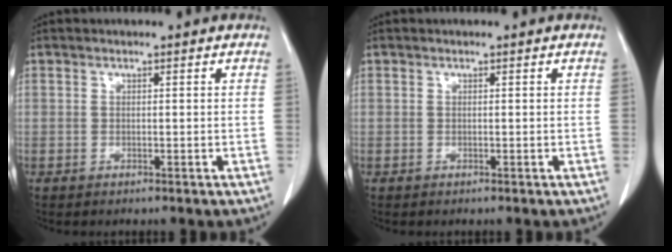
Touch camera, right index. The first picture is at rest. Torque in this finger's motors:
{"motor_torque": [0.00, 0.00, 0.00, 0.00]}